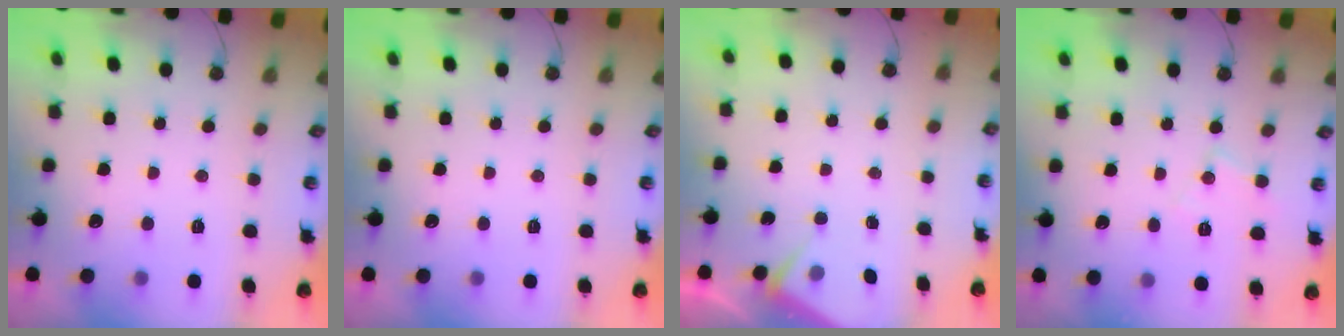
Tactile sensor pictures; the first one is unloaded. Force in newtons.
{"total": 0.0}
{"total": 2.8, "press": 2.7, "slide": 0.4}
{"total": 6.6, "press": 6.6, "slide": 0.4}